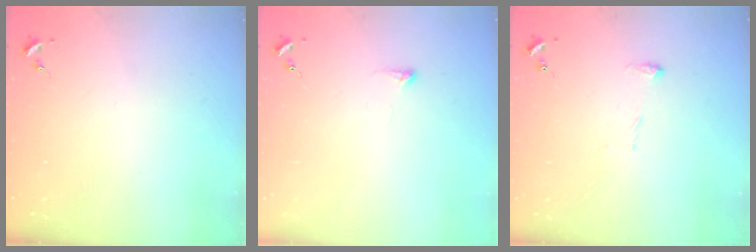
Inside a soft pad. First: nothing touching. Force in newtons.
{"total": 4.3, "press": 4.2, "slide": 1.2}
{"total": 8.1, "press": 8.1, "slide": 0.6}